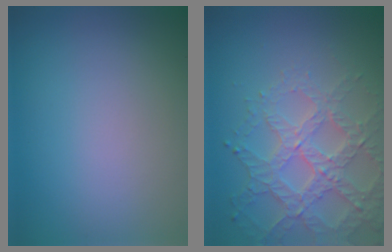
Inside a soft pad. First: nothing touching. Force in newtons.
{"total": 4.7, "press": 4.2, "slide": 2.2}